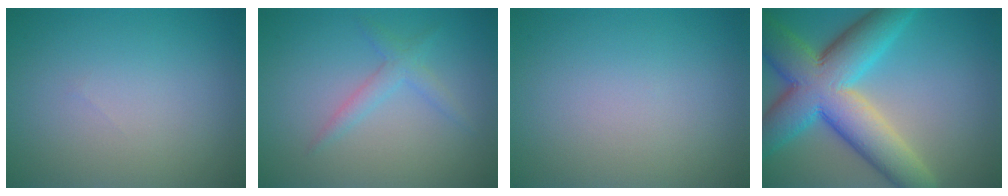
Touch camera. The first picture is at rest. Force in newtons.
{"total": 1.9, "press": 1.9, "slide": 0.0}
{"total": 0.0}
{"total": 11.7, "press": 11.6, "slide": 0.7}